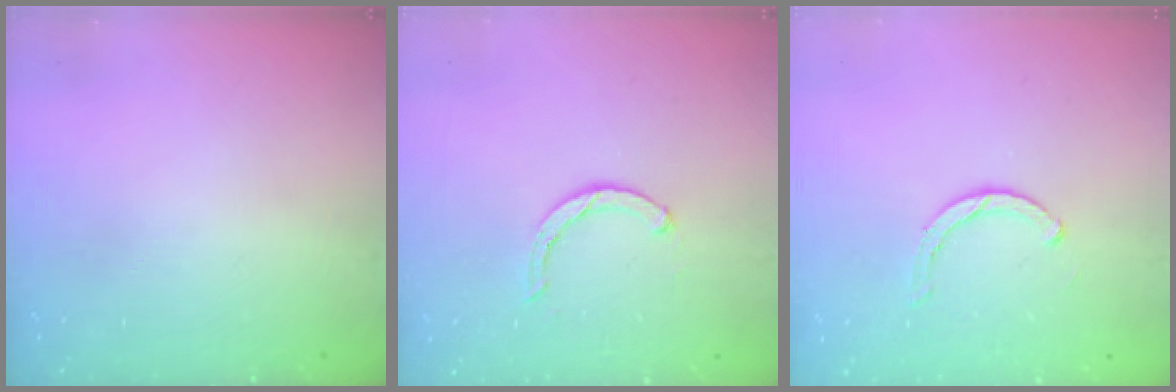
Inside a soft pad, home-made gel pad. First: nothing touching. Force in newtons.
{"total": 2.5, "press": 2.5, "slide": 0.4}
{"total": 2.8, "press": 2.7, "slide": 0.3}